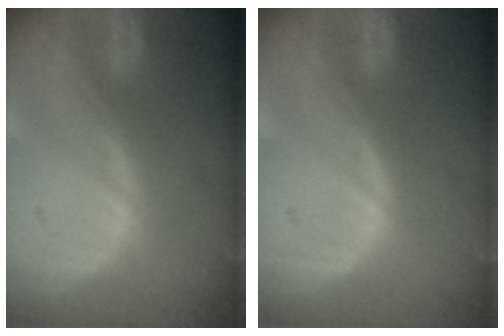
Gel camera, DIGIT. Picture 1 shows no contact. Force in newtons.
{"total": 0.0}